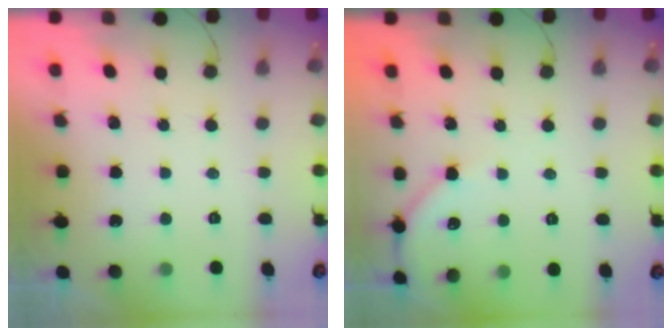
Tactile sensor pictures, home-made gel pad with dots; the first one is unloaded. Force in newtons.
{"total": 5.1, "press": 5.1, "slide": 0.8}